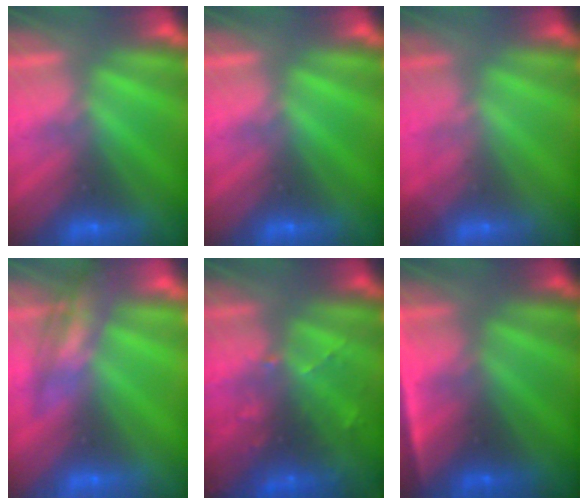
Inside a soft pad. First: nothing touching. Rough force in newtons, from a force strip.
{"total": 0.0}
{"total": 1.8}
{"total": 2.3}
{"total": 8.4}
{"total": 4.5}